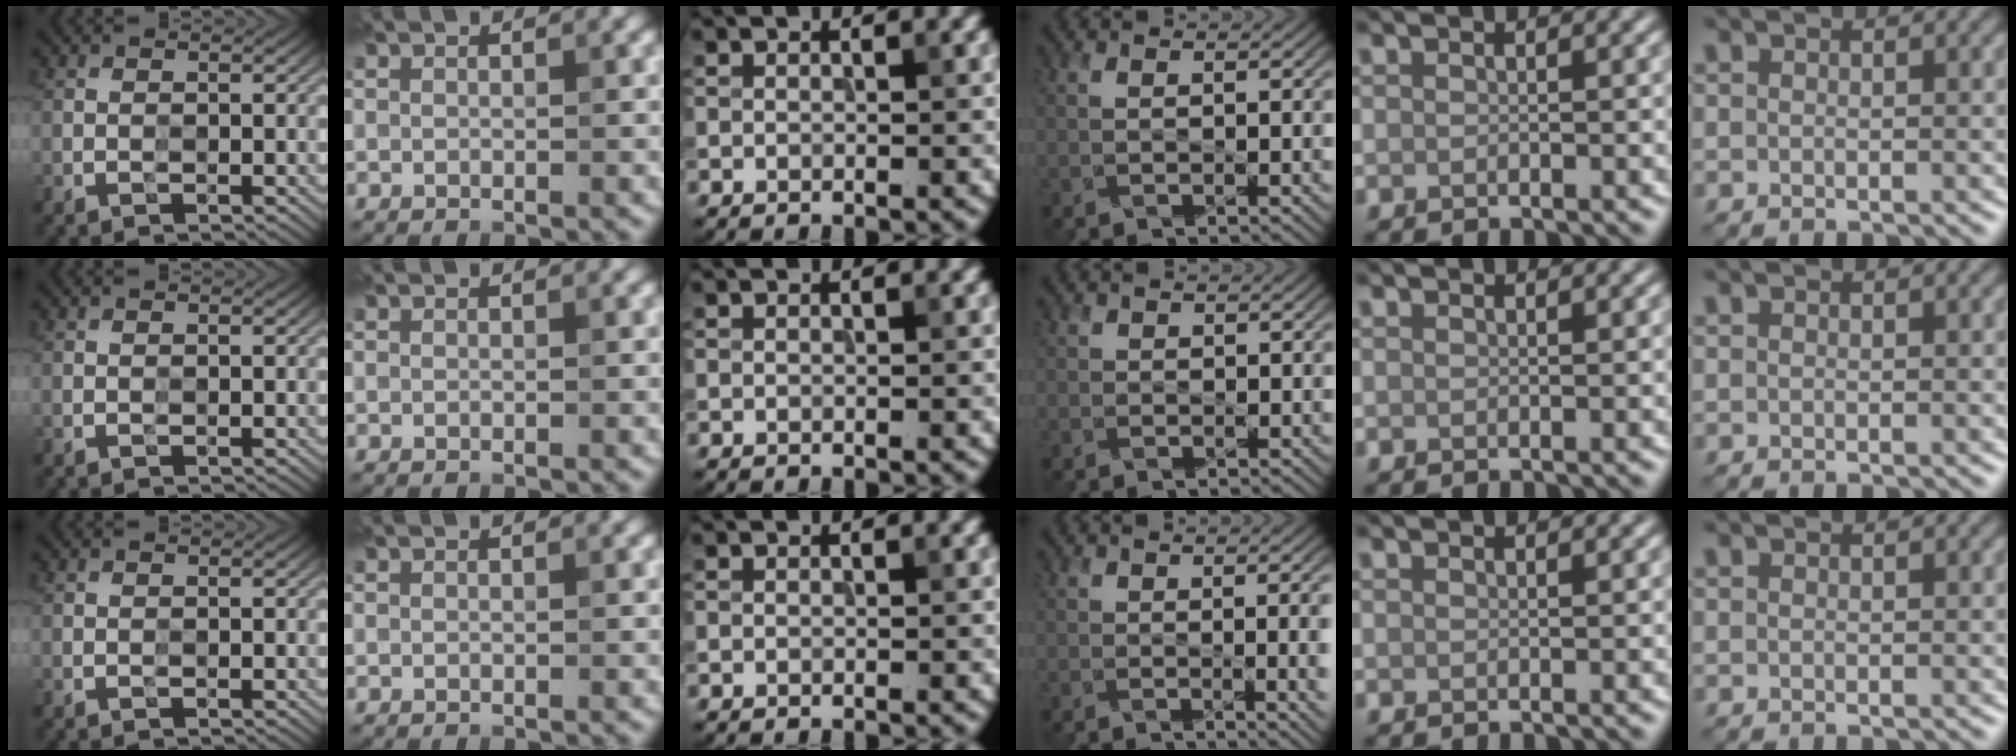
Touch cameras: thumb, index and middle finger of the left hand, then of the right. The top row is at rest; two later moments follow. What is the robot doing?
{"motion": "press", "object": "grip strengthener"}